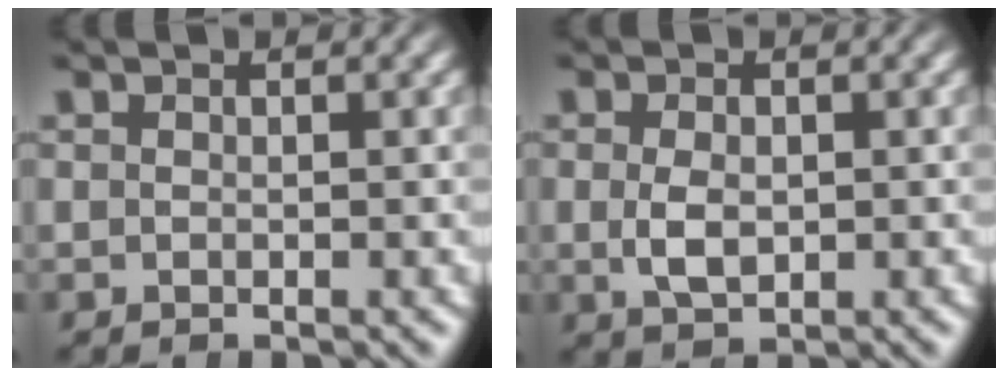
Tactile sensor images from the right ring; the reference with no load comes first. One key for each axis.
{"total": 1.9, "fx": -0.2, "fy": 1.1, "fz": 1.6, "tx": -0.040, "ty": -0.015, "tz": 0.007}